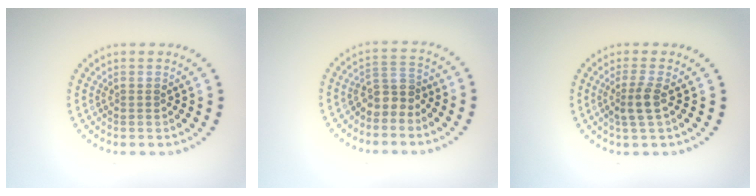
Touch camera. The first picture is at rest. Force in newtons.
{"total": 2.6, "press": 2.1, "slide": 1.6}
{"total": 2.2, "press": 1.9, "slide": 1.1}